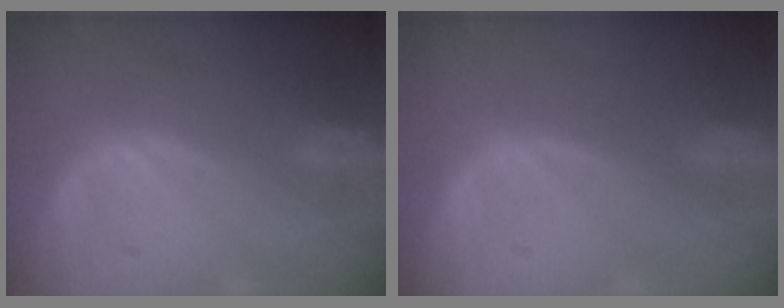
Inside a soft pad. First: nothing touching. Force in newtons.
{"total": 0.0}